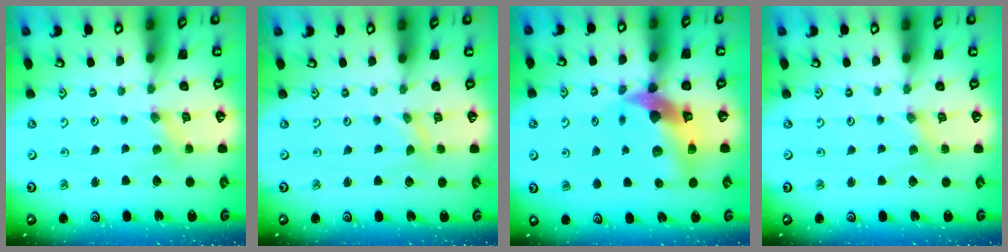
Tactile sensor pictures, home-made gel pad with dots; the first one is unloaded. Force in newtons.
{"total": 0.0}
{"total": 14.2, "press": 14.0, "slide": 1.9}
{"total": 0.0}